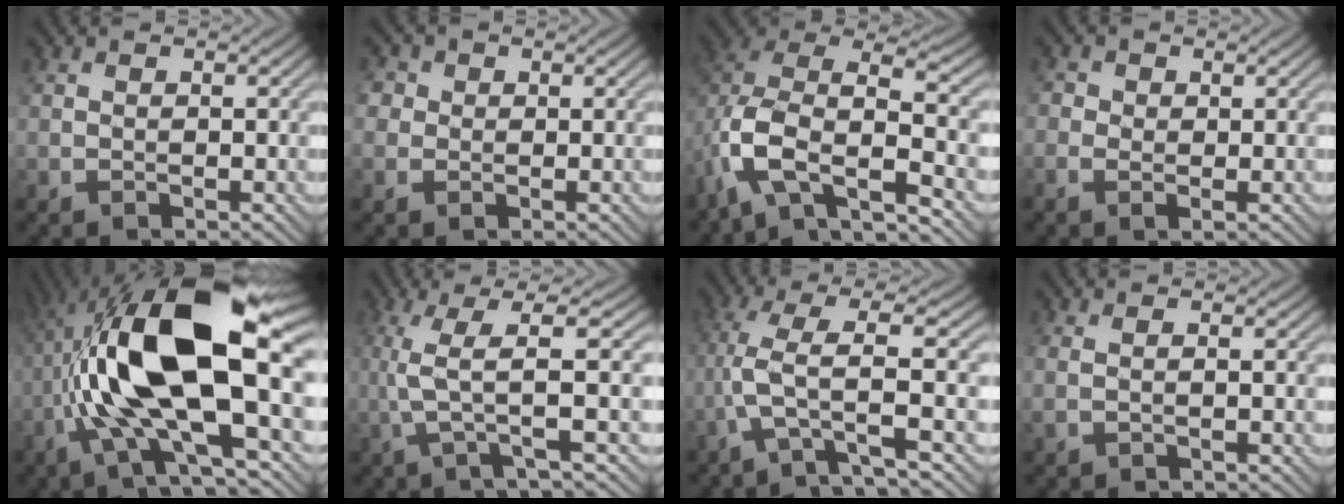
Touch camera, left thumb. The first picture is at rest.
{"total": 3.0, "force": [1.1, 2.7, 0.9], "torque": [-0.032, 0.002, 0.006]}
{"total": 11.3, "force": [-4.6, 5.9, 8.4], "torque": [-0.183, -0.015, -0.089]}
{"total": 2.2, "force": [0.1, 1.7, 1.2], "torque": [-0.031, 0.000, 0.000]}
{"total": 17.7, "force": [-0.2, 6.2, 16.6], "torque": [-0.317, 0.039, -0.016]}
{"total": 5.8, "force": [0.5, 0.5, 5.8], "torque": [-0.118, 0.019, 0.006]}
{"total": 5.1, "force": [-1.1, 0.2, 5.0], "torque": [-0.110, 0.021, -0.038]}
{"total": 1.0, "force": [0.2, 0.1, 1.0], "torque": [-0.029, 0.003, 0.004]}